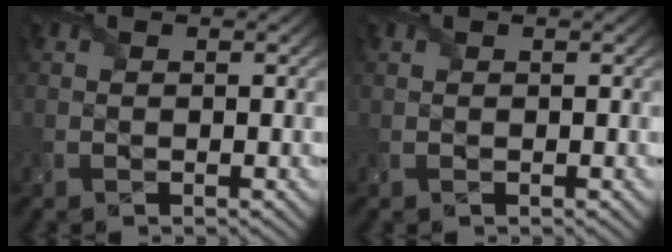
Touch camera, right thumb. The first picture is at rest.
{"total": 0.0}